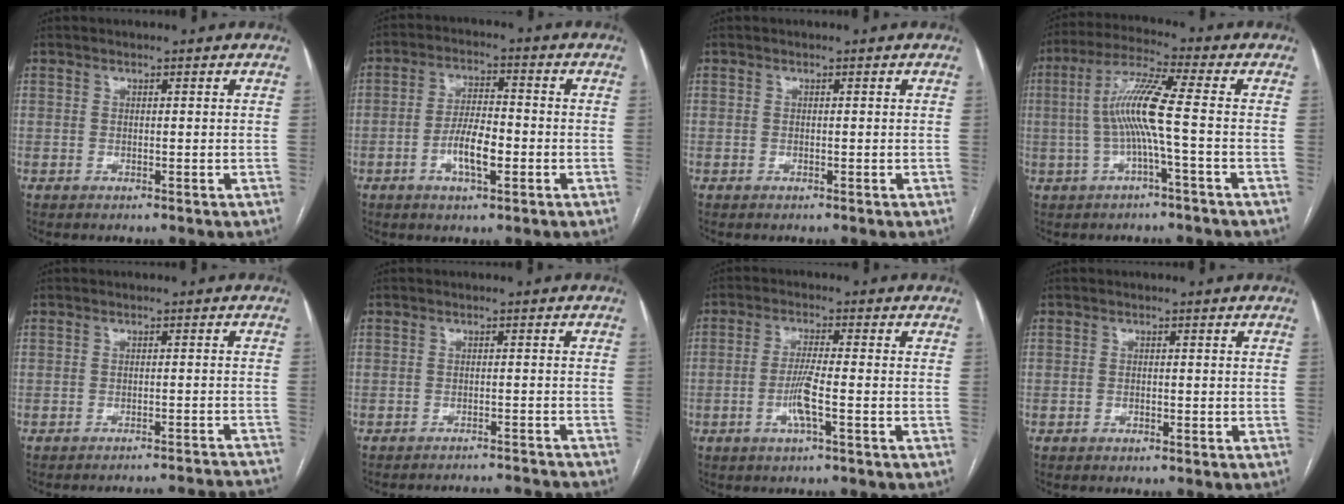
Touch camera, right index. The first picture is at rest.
{"total": 6.9, "force": [-2.4, 2.1, 6.1], "torque": [-0.119, 0.006, -0.044]}
{"total": 0.0}
{"total": 8.7, "force": [-0.9, -0.5, 8.6], "torque": [-0.174, 0.019, -0.021]}
{"total": 14.1, "force": [-14.0, -0.3, 1.8], "torque": [-0.009, 0.009, -0.158]}
{"total": 8.9, "force": [-8.9, -0.1, 0.5], "torque": [-0.004, 0.013, -0.110]}
{"total": 4.8, "force": [-1.8, 0.0, 4.5], "torque": [-0.092, -0.003, -0.036]}
{"total": 0.9, "force": [-0.6, 0.5, 0.3], "torque": [-0.009, 0.002, -0.008]}